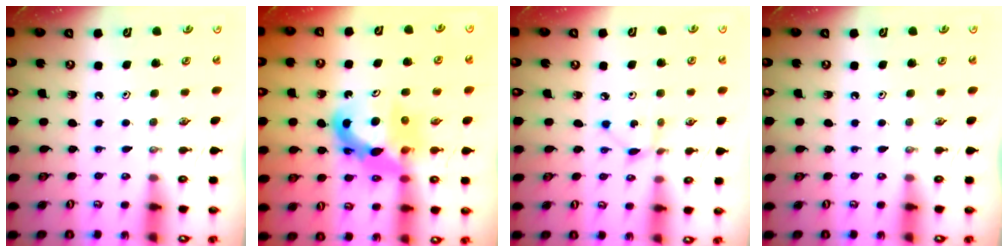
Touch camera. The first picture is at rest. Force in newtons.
{"total": 10.7, "press": 10.7, "slide": 0.4}
{"total": 2.4, "press": 2.4, "slide": 0.1}
{"total": 0.0}